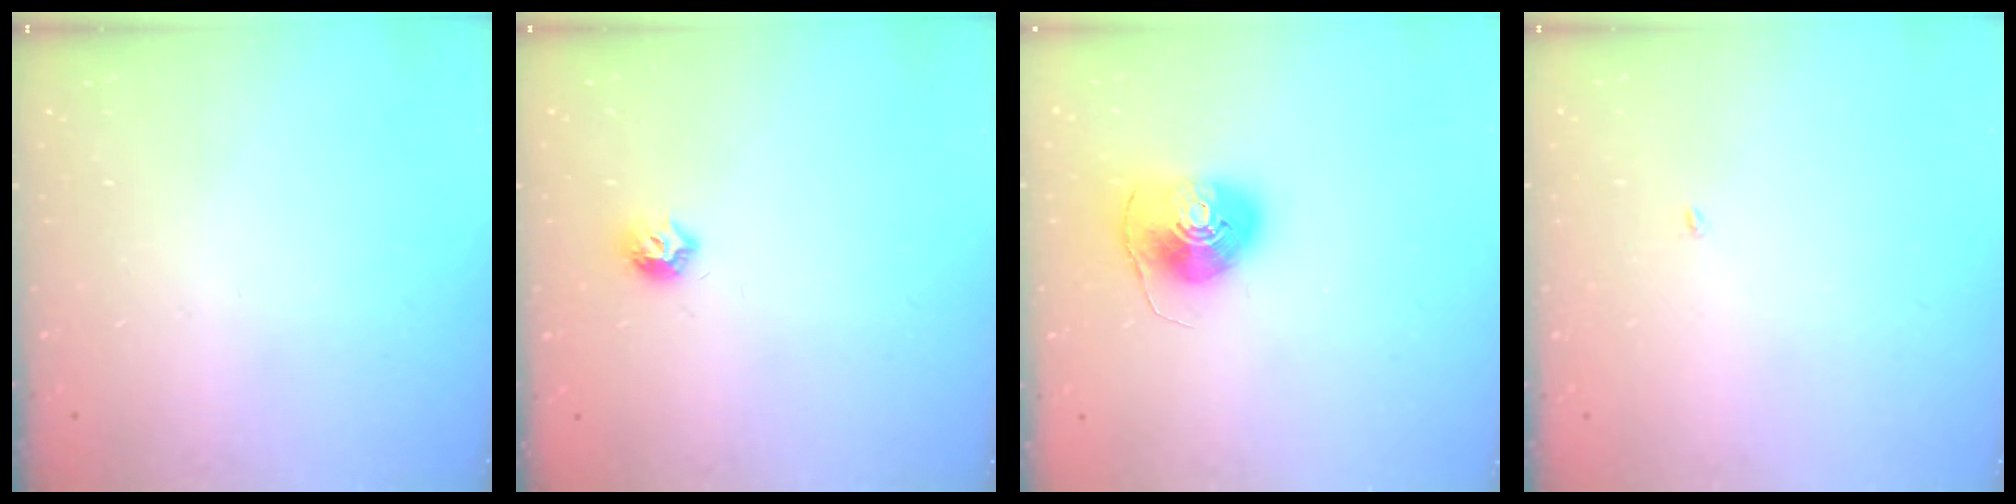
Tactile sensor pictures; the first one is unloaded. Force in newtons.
{"total": 6.3, "press": 6.3, "slide": 0.1}
{"total": 8.4, "press": 8.3, "slide": 1.5}
{"total": 1.9, "press": 1.9, "slide": 0.2}